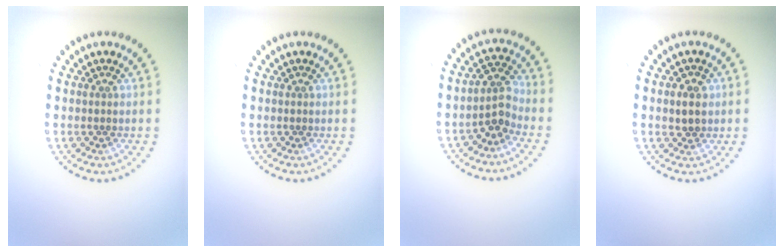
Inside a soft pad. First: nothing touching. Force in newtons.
{"total": 0.0}
{"total": 2.6, "press": 2.0, "slide": 1.6}
{"total": 2.3, "press": 2.2, "slide": 0.5}